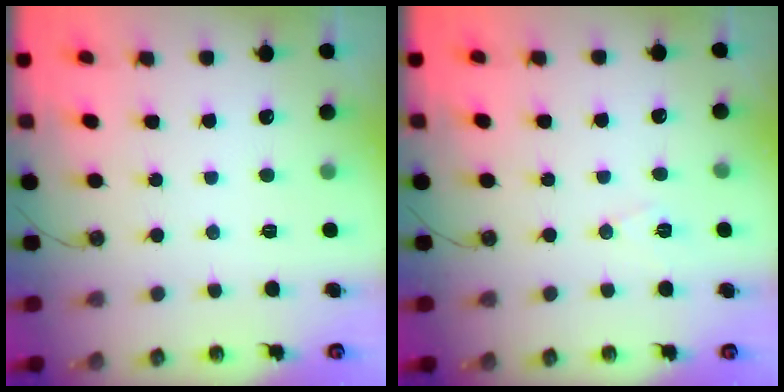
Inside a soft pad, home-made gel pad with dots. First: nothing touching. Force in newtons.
{"total": 6.4, "press": 4.5, "slide": 4.5}